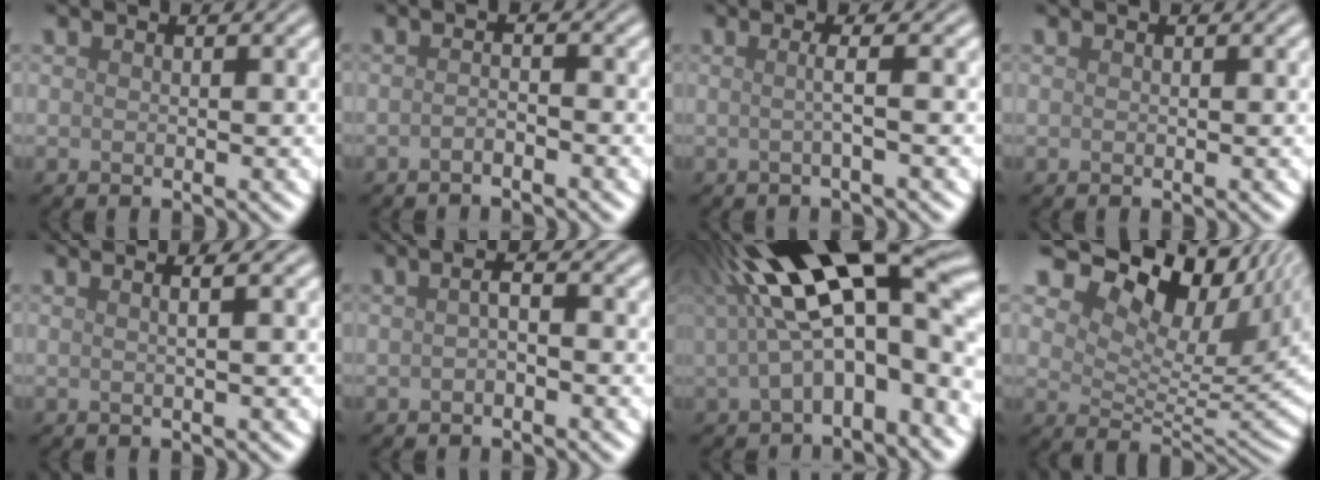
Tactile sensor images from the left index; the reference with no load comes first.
{"total": 1.2, "force": [-0.9, 0.2, 0.9], "torque": [-0.016, 0.000, -0.020]}
{"total": 2.0, "force": [-0.1, 0.5, 2.0], "torque": [-0.030, 0.000, -0.010]}
{"total": 0.0}
{"total": 2.1, "force": [0.7, 0.8, 1.9], "torque": [-0.013, 0.002, -0.015]}
{"total": 1.3, "force": [-0.3, 0.3, 1.2], "torque": [-0.024, 0.002, -0.008]}
{"total": 16.3, "force": [3.7, 7.0, 14.3], "torque": [-0.214, 0.020, 0.071]}
{"total": 12.6, "force": [8.5, 6.0, 7.2], "torque": [-0.131, 0.023, 0.146]}